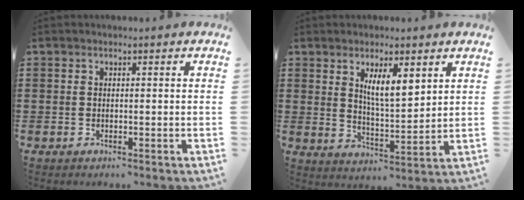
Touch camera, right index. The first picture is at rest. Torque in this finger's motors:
{"motor_torque": [0.30, 0.25, 0.28, 0.12]}